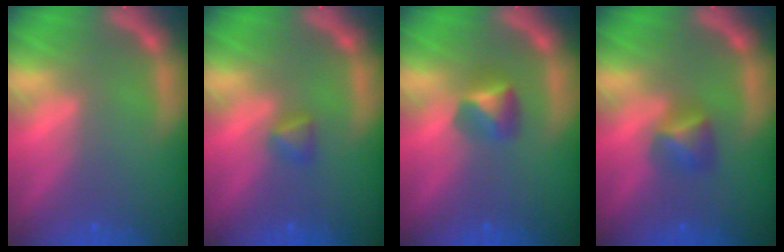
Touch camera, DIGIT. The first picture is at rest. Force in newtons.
{"total": 1.4}
{"total": 2.4}
{"total": 2.4}